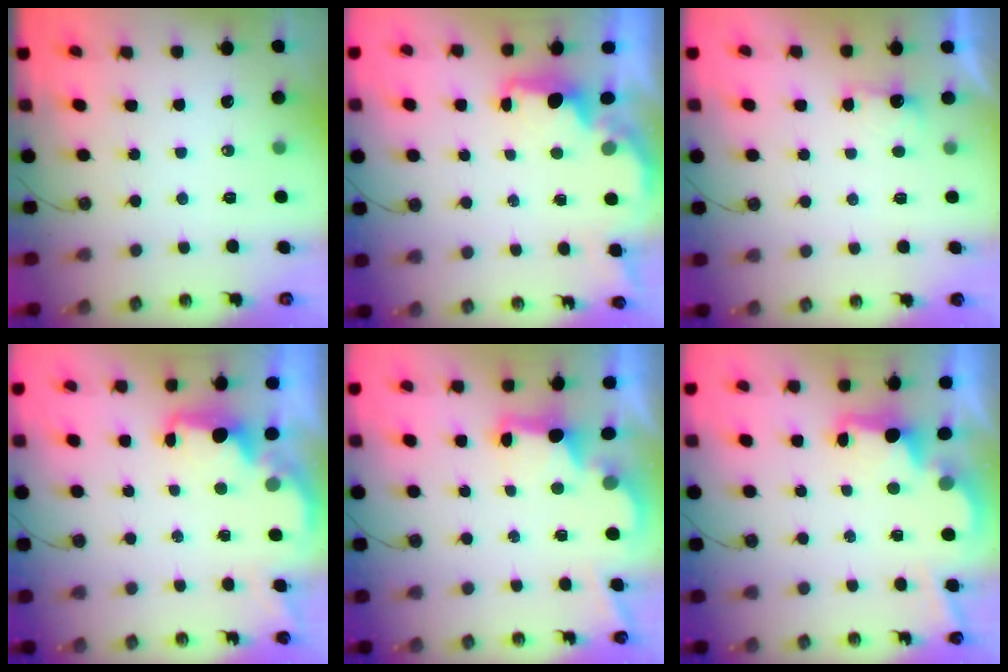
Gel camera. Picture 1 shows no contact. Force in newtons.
{"total": 1.8, "press": 1.7, "slide": 0.6}
{"total": 1.1, "press": 0.8, "slide": 0.7}
{"total": 2.0, "press": 1.9, "slide": 0.7}
{"total": 2.9, "press": 2.7, "slide": 0.9}
{"total": 2.6, "press": 2.5, "slide": 0.8}